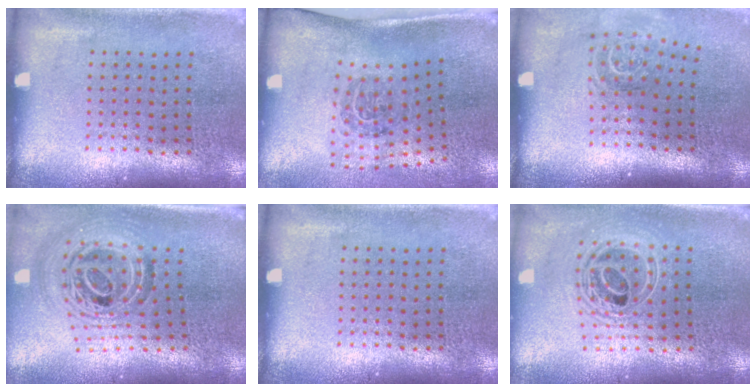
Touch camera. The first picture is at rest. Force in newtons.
{"total": 1.8, "press": 1.1, "slide": 1.4}
{"total": 1.7, "press": 1.1, "slide": 1.3}
{"total": 1.9, "press": 1.5, "slide": 1.2}
{"total": 0.0}
{"total": 2.1, "press": 1.6, "slide": 1.3}